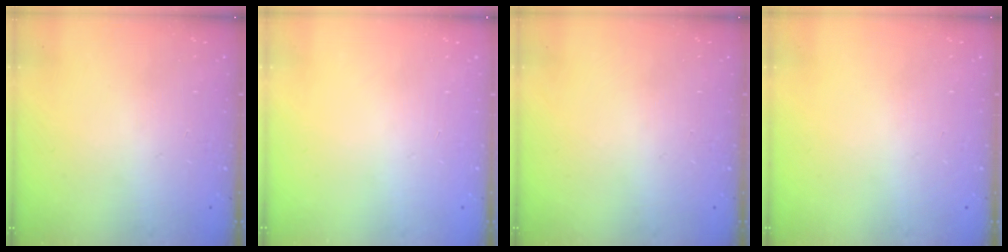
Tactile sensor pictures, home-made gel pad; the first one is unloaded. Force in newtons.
{"total": 0.0}
{"total": 0.0}
{"total": 0.0}